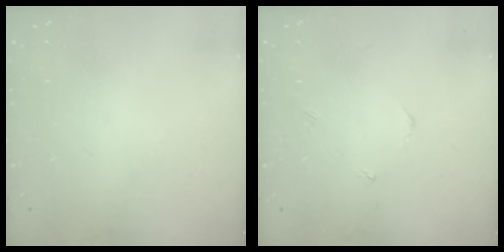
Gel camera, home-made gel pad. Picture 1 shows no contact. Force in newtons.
{"total": 1.8, "press": 1.8, "slide": 0.2}